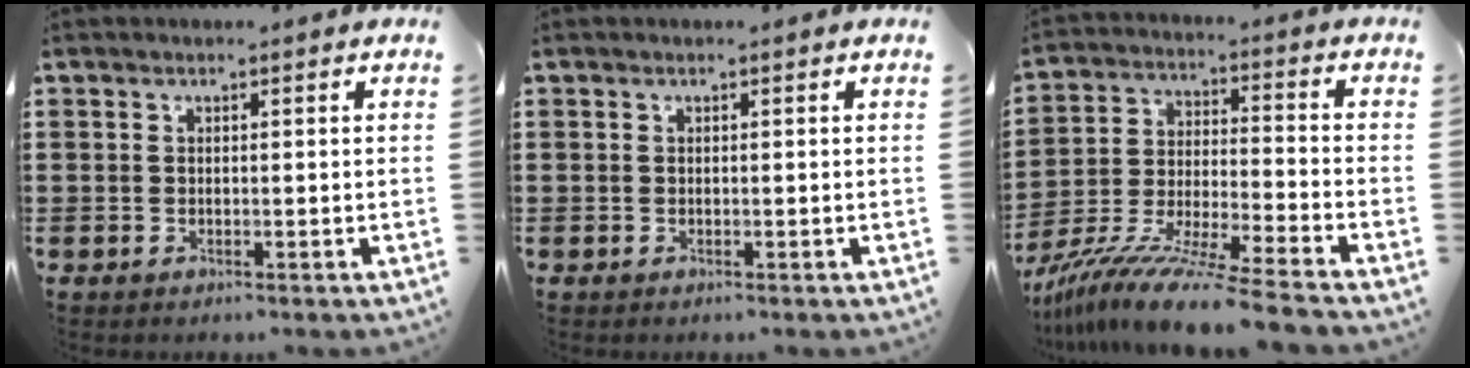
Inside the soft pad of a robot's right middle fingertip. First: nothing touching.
{"total": 0.0}
{"total": 12.0, "force": [-10.6, -0.5, 5.6], "torque": [-0.106, 0.003, -0.208]}